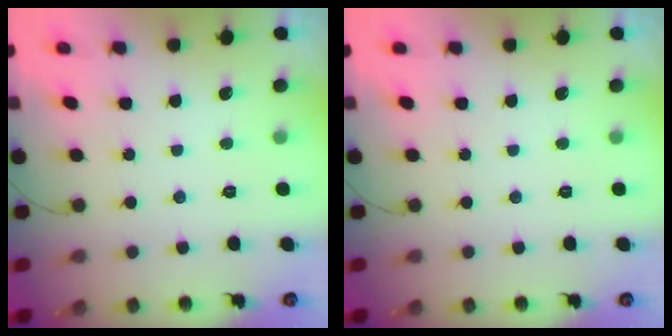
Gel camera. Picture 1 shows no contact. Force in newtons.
{"total": 0.0}